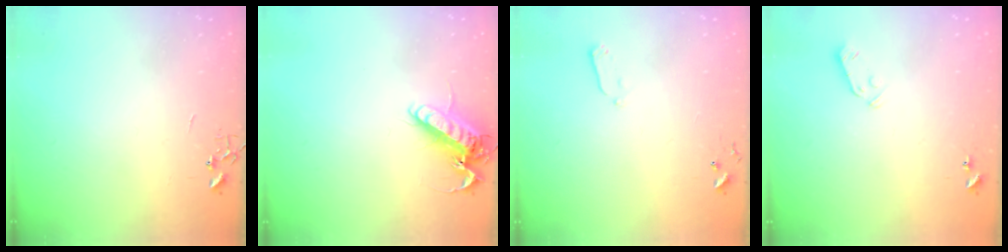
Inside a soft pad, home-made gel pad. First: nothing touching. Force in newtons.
{"total": 13.4, "press": 13.2, "slide": 2.1}
{"total": 4.0, "press": 3.9, "slide": 1.0}
{"total": 3.7, "press": 3.6, "slide": 0.6}